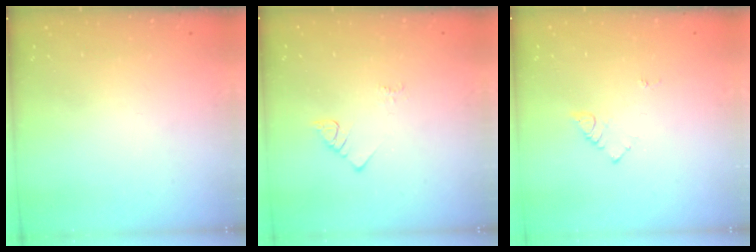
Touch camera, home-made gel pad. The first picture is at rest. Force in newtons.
{"total": 2.3, "press": 2.3, "slide": 0.4}
{"total": 4.0, "press": 4.0, "slide": 0.5}